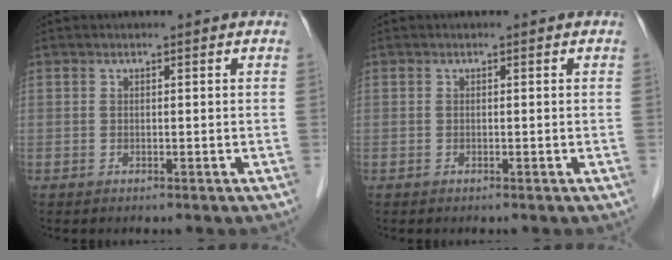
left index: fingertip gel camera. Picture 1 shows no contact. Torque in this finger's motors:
{"motor_torque": [0.02, 0.00, -0.01, 0.00]}